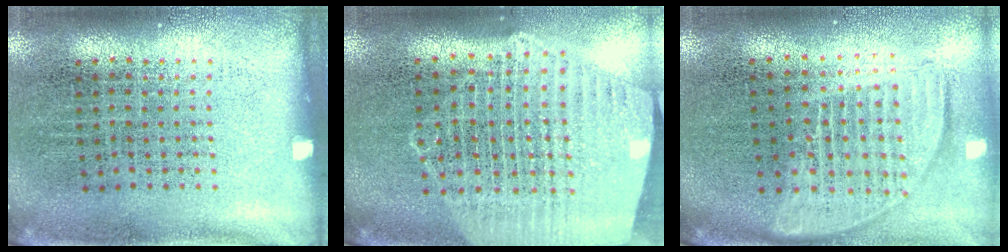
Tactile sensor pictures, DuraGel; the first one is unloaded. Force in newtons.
{"total": 2.1, "press": 1.9, "slide": 0.9}
{"total": 1.8, "press": 1.6, "slide": 1.0}